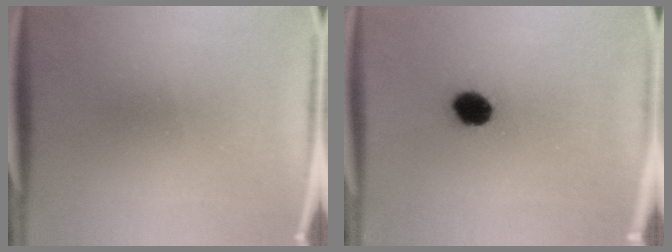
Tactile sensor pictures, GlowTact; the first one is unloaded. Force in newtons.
{"total": 6.0}